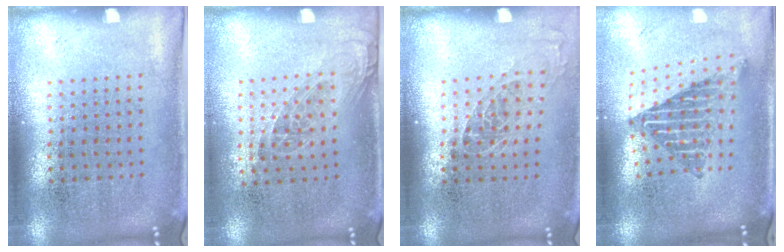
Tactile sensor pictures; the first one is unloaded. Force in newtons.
{"total": 1.1, "press": 0.9, "slide": 0.5}
{"total": 1.0, "press": 0.9, "slide": 0.5}
{"total": 2.1, "press": 1.6, "slide": 1.4}